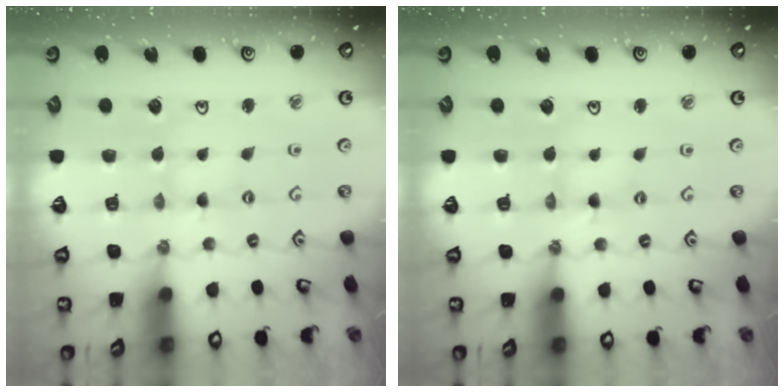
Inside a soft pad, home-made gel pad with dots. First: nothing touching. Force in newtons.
{"total": 0.7, "press": 0.7, "slide": 0.2}